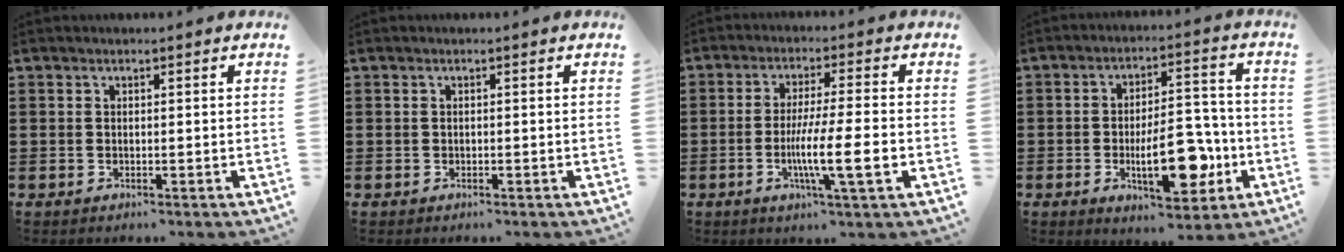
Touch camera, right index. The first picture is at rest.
{"total": 0.0}
{"total": 9.4, "force": [-2.3, 0.7, 9.1], "torque": [-0.171, -0.016, -0.044]}
{"total": 12.4, "force": [-3.6, 5.8, 10.4], "torque": [-0.145, -0.002, -0.058]}